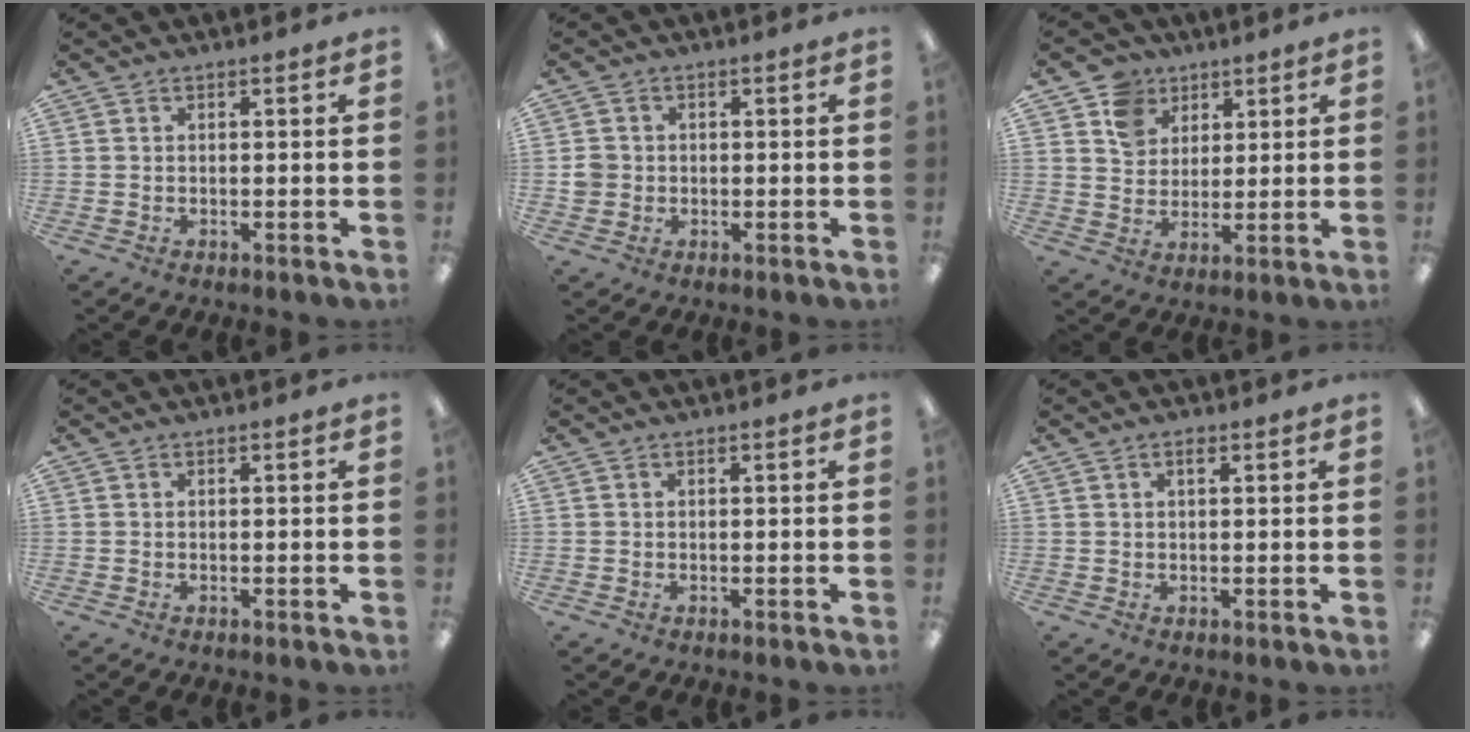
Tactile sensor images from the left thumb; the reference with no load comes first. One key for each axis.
{"total": 2.8, "fx": -0.2, "fy": 2.7, "fz": 0.5, "tx": -0.011, "ty": 0.005, "tz": -0.006}
{"total": 8.5, "fx": 5.0, "fy": 6.7, "fz": 1.6, "tx": -0.033, "ty": -0.018, "tz": 0.093}
{"total": 0.0}
{"total": 0.0}
{"total": 1.3, "fx": 0.8, "fy": 0.5, "fz": 1.0, "tx": -0.014, "ty": 0.000, "tz": 0.012}